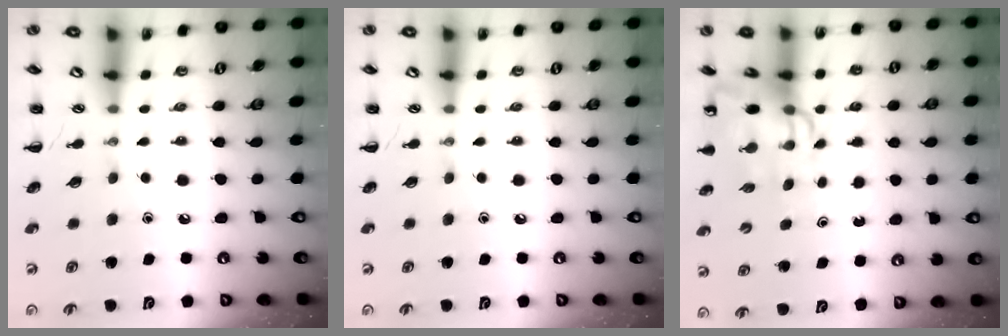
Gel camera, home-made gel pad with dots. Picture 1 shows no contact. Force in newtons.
{"total": 0.0}
{"total": 9.8, "press": 9.4, "slide": 2.9}